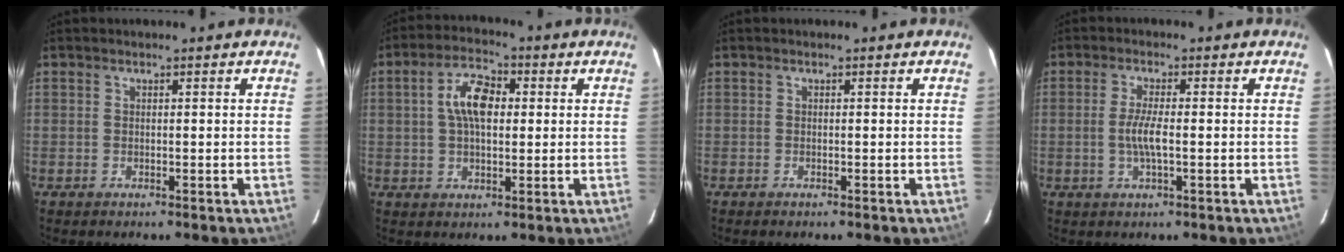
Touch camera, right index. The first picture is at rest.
{"total": 7.8, "force": [1.2, 4.2, 6.5], "torque": [-0.119, 0.019, 0.022]}
{"total": 0.0}
{"total": 4.2, "force": [-0.6, 0.6, 4.1], "torque": [-0.078, -0.003, -0.012]}